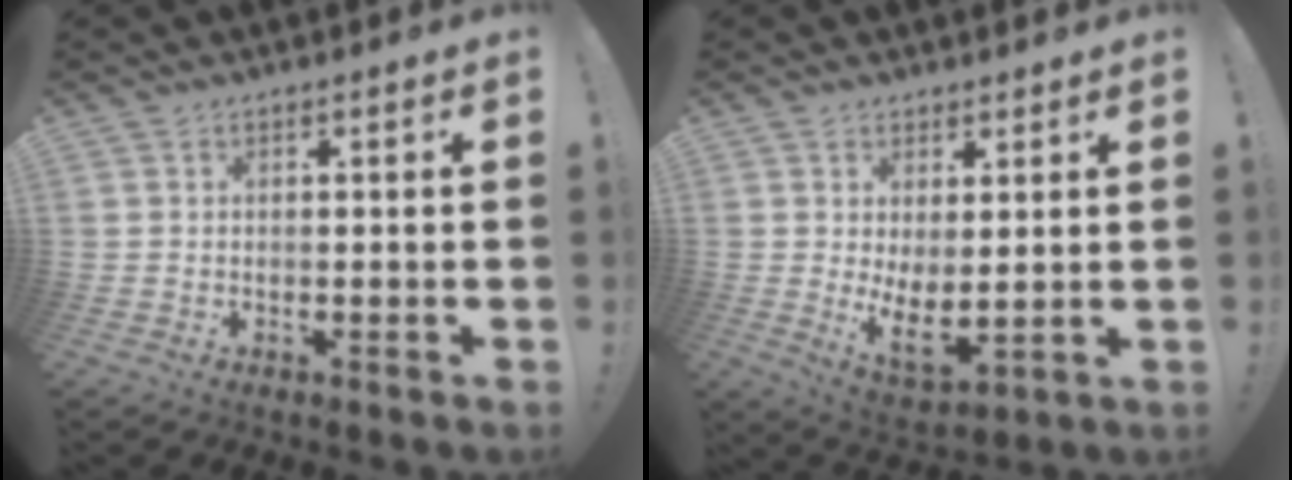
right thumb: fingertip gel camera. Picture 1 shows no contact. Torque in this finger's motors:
{"motor_torque": [-0.26, 0.54, 0.60, 0.06, 0.03]}